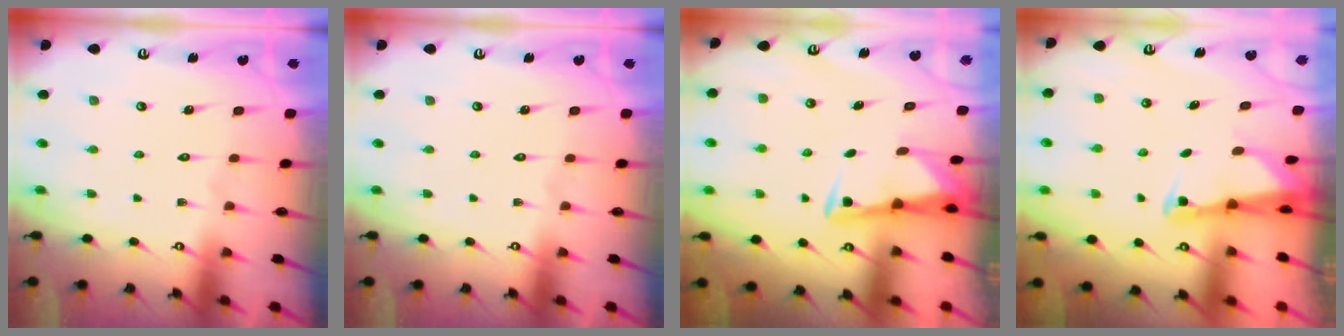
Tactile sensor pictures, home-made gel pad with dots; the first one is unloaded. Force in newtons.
{"total": 0.0}
{"total": 2.9, "press": 2.9, "slide": 0.4}
{"total": 2.4, "press": 2.4, "slide": 0.2}